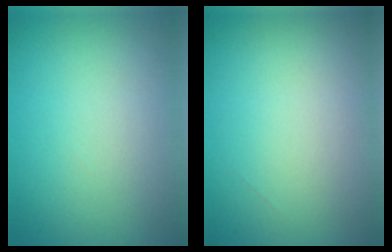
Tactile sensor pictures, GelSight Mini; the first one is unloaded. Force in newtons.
{"total": 0.0}